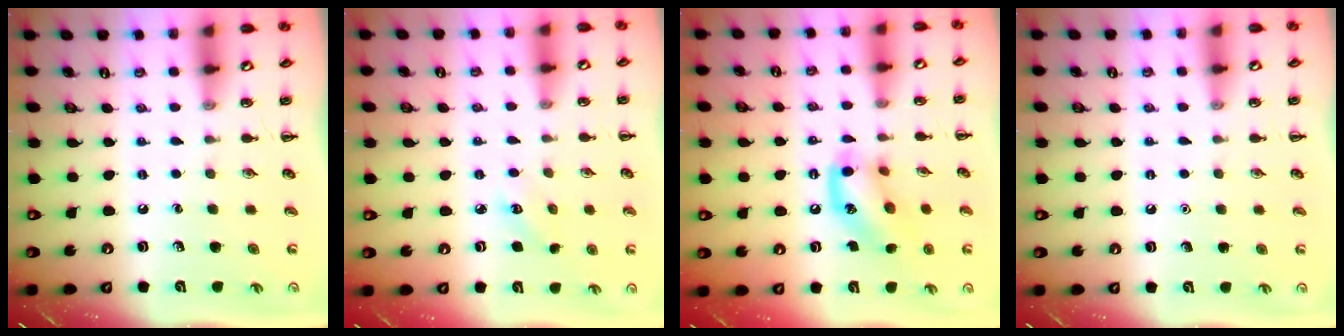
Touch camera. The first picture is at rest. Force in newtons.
{"total": 2.6, "press": 2.5, "slide": 0.7}
{"total": 13.0, "press": 12.9, "slide": 1.0}
{"total": 1.6, "press": 1.6, "slide": 0.1}